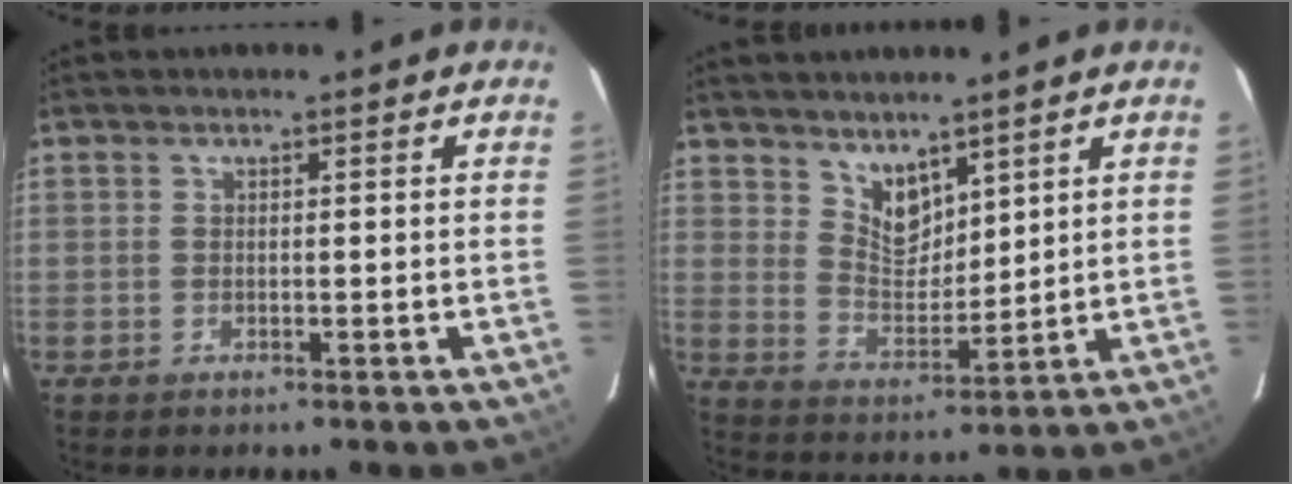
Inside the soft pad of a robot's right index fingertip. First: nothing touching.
{"total": 6.5, "force": [5.0, 3.3, 2.5], "torque": [-0.034, -0.003, 0.100]}